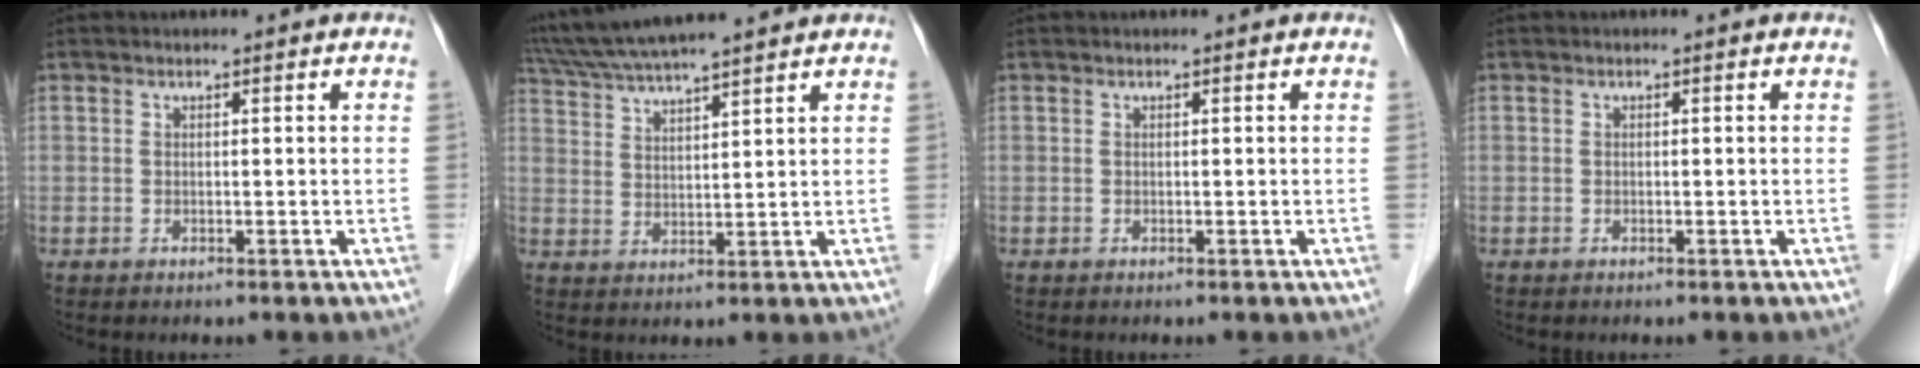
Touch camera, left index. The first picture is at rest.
{"total": 14.2, "force": [12.5, 0.7, 6.7], "torque": [-0.127, 0.037, 0.210]}
{"total": 0.0}
{"total": 0.0}